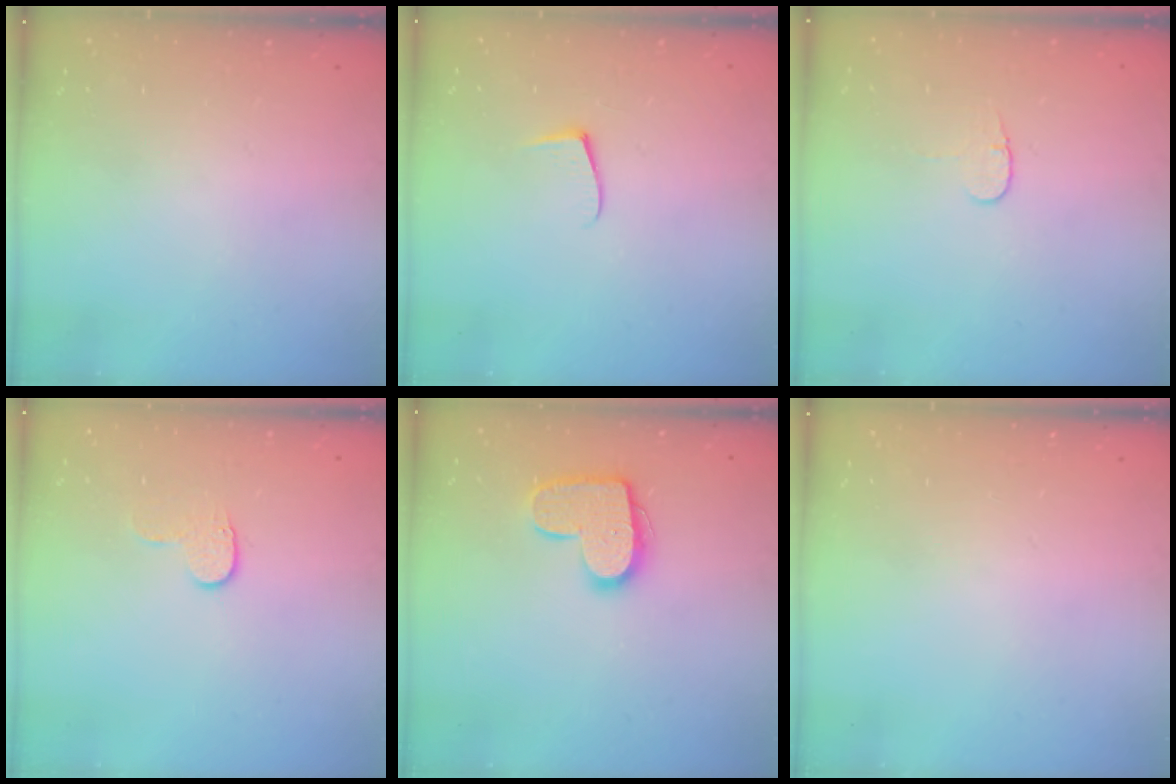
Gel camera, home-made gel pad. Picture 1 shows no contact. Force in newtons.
{"total": 4.7, "press": 4.6, "slide": 0.5}
{"total": 3.7, "press": 3.6, "slide": 0.4}
{"total": 5.8, "press": 5.8, "slide": 0.5}
{"total": 13.2, "press": 13.2, "slide": 0.7}
{"total": 0.0}